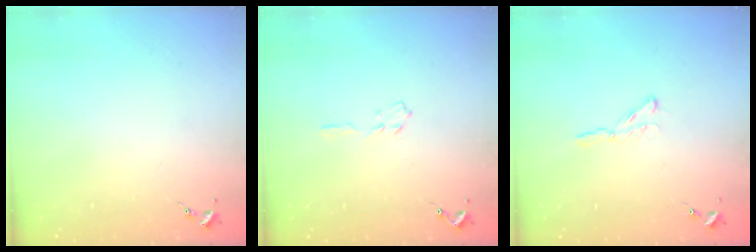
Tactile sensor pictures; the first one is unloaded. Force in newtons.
{"total": 3.2, "press": 3.1, "slide": 0.4}
{"total": 2.9, "press": 2.9, "slide": 0.3}